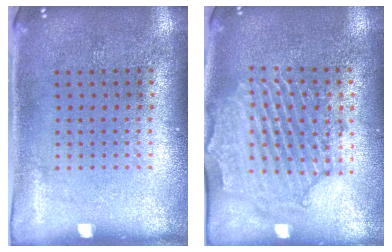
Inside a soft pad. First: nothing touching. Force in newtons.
{"total": 2.3, "press": 2.1, "slide": 0.7}